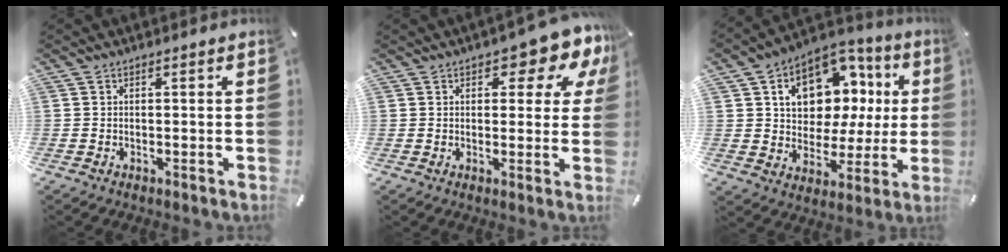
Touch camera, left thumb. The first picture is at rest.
{"total": 8.6, "force": [4.7, 3.9, 6.0], "torque": [-0.070, -0.029, 0.074]}
{"total": 14.4, "force": [5.1, 11.0, 7.9], "torque": [-0.121, -0.034, 0.096]}